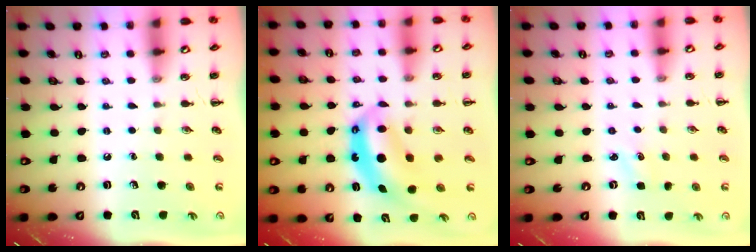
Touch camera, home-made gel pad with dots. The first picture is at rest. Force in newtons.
{"total": 6.8, "press": 6.7, "slide": 1.1}
{"total": 2.0, "press": 1.9, "slide": 0.6}